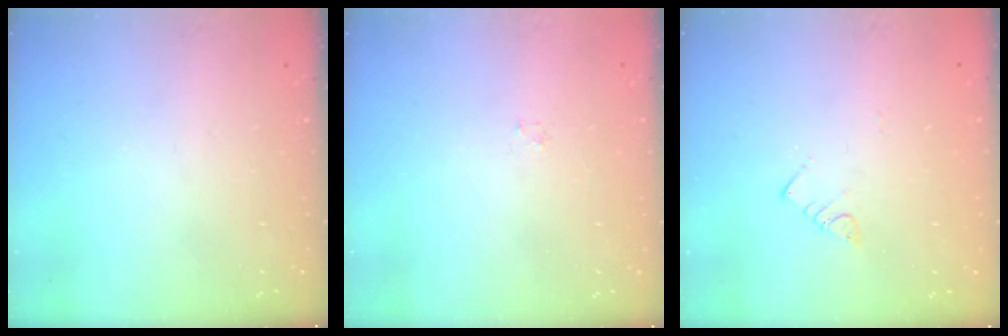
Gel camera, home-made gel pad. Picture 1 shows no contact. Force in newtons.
{"total": 0.8, "press": 0.8, "slide": 0.2}
{"total": 3.2, "press": 3.2, "slide": 0.2}